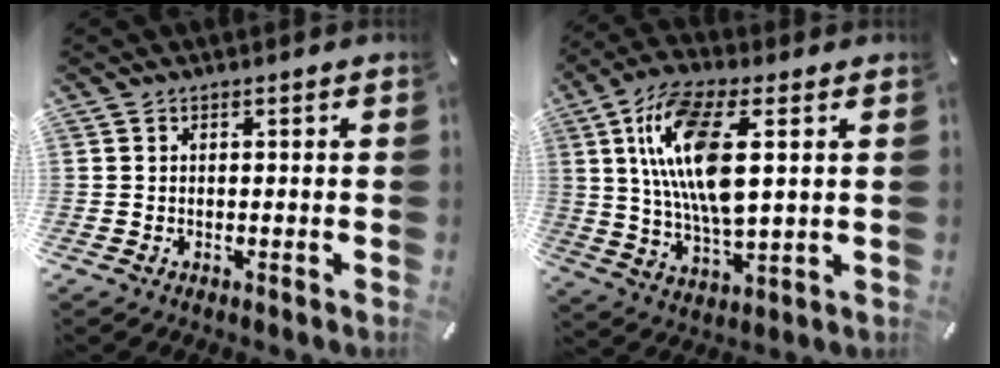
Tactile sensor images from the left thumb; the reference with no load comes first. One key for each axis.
{"total": 16.1, "fx": 4.5, "fy": 6.6, "fz": 14.0, "tx": -0.296, "ty": -0.006, "tz": 0.075}